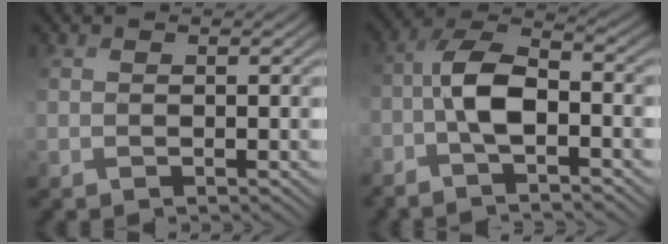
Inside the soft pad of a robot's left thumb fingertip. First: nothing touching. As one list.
[{"total": 6.7, "force": [-2.4, 2.4, 5.8], "torque": [-0.111, 0.013, -0.060]}]